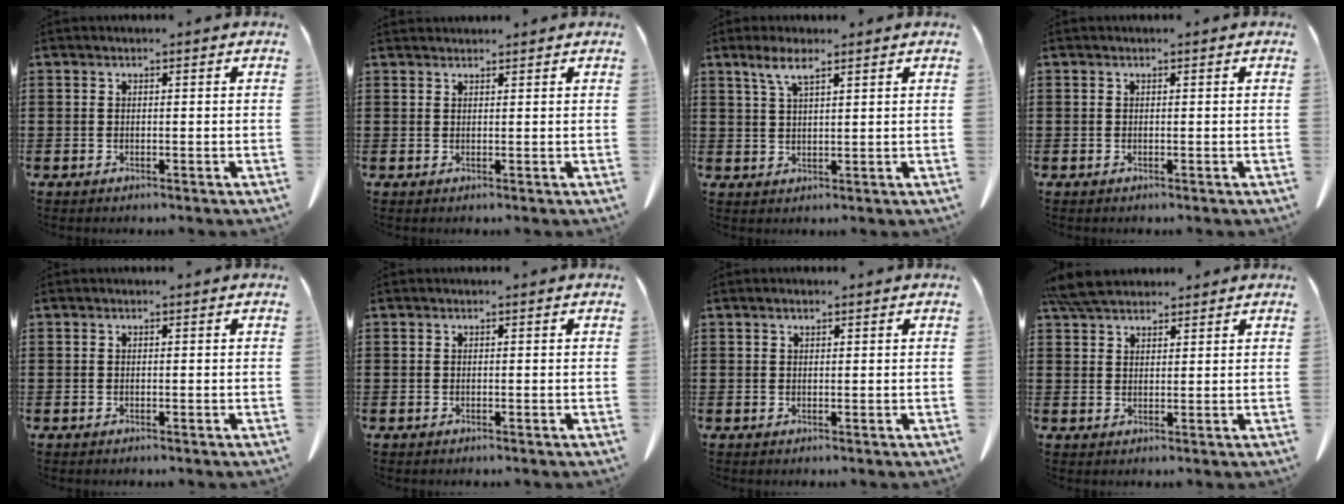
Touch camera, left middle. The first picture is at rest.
{"total": 1.0, "force": [1.0, 0.1, 0.0], "torque": [-0.003, -0.001, 0.020]}
{"total": 4.2, "force": [2.7, 0.8, 3.1], "torque": [-0.067, 0.003, 0.047]}
{"total": 0.0}
{"total": 0.0}
{"total": 0.0}
{"total": 0.8, "force": [0.5, 0.3, 0.5], "torque": [-0.012, 0.002, 0.010]}
{"total": 5.4, "force": [4.7, 1.6, 2.1], "torque": [-0.053, -0.004, 0.091]}